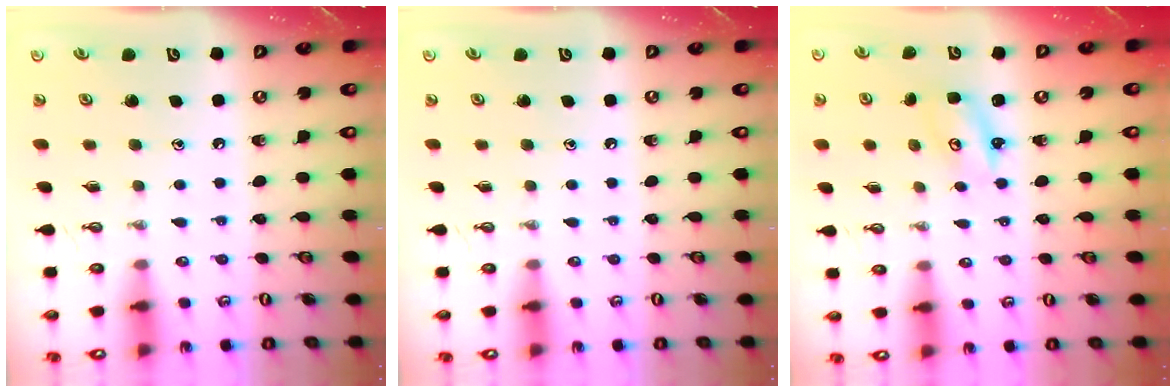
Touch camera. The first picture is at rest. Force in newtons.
{"total": 0.0}
{"total": 2.7, "press": 2.7, "slide": 0.2}